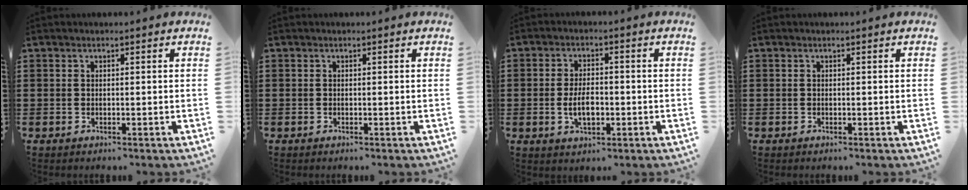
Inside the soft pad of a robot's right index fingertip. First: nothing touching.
{"total": 0.0}
{"total": 4.8, "force": [-0.9, 2.5, 4.0], "torque": [-0.072, 0.000, -0.019]}
{"total": 0.0}